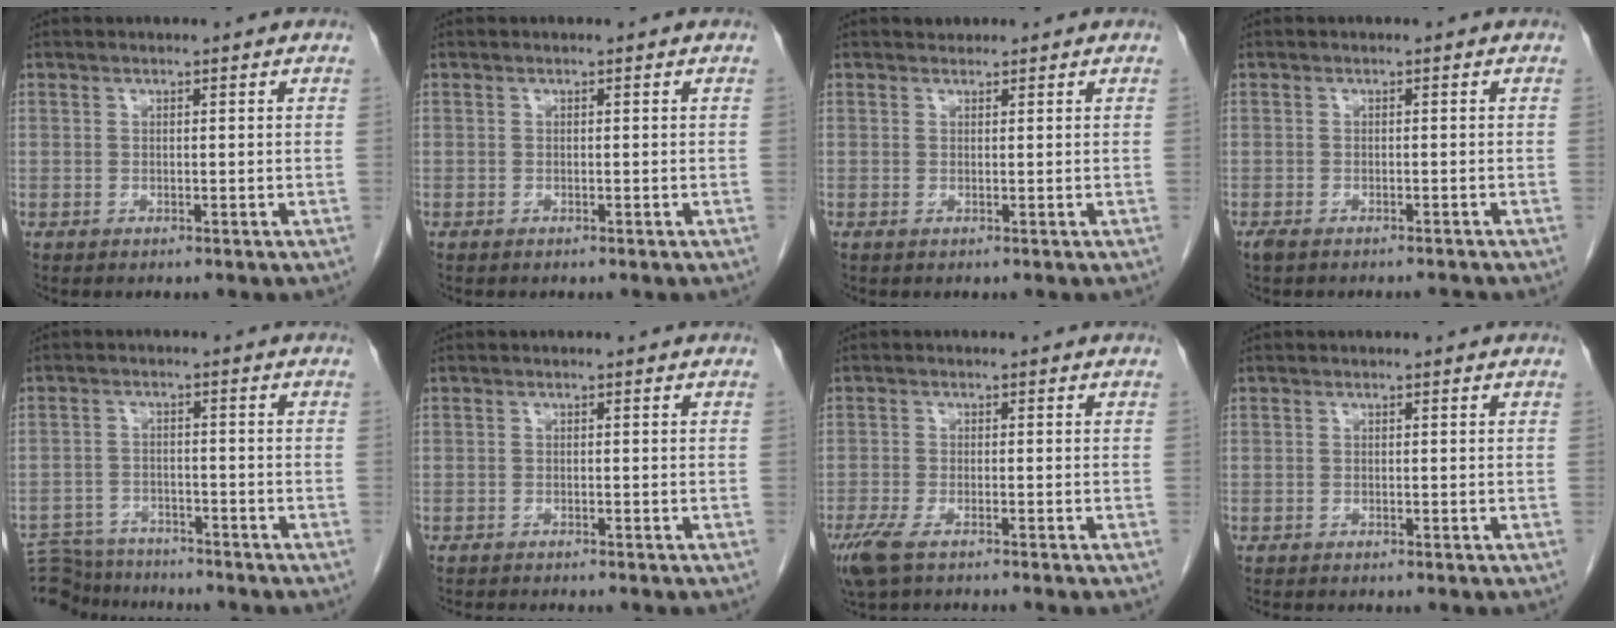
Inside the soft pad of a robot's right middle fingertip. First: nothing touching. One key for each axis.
{"total": 0.0}
{"total": 0.8, "fx": 0.7, "fy": 0.5, "fz": 0.1, "tx": -0.006, "ty": 0.008, "tz": 0.010}
{"total": 2.9, "fx": -2.6, "fy": 0.4, "fz": 1.2, "tx": -0.019, "ty": -0.006, "tz": -0.041}
{"total": 9.7, "fx": -9.3, "fy": 2.3, "fz": 1.3, "tx": -0.027, "ty": 0.005, "tz": -0.144}
{"total": 3.0, "fx": -2.8, "fy": 0.2, "fz": 1.0, "tx": -0.014, "ty": -0.007, "tz": -0.036}
{"total": 5.5, "fx": -4.3, "fy": 0.9, "fz": 3.4, "tx": -0.065, "ty": -0.015, "tz": -0.072}
{"total": 0.9, "fx": -0.8, "fy": 0.0, "fz": 0.3, "tx": -0.006, "ty": -0.001, "tz": -0.012}